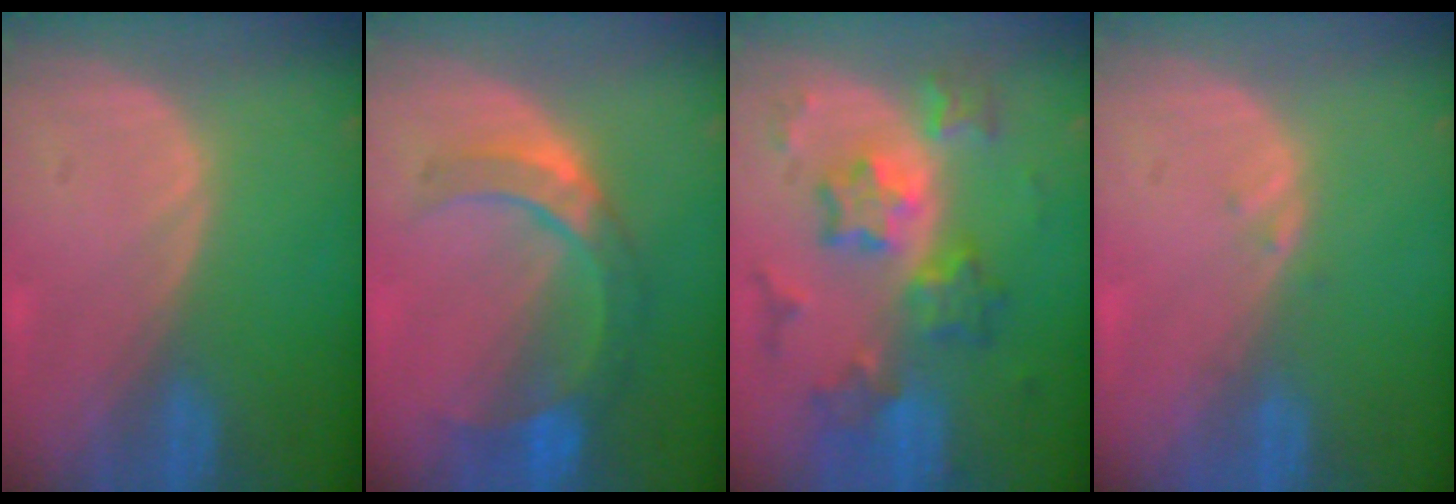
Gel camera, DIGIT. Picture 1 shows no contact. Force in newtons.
{"total": 7.1, "press": 7.0, "slide": 0.8}
{"total": 9.2, "press": 9.1, "slide": 0.8}
{"total": 0.7, "press": 0.6, "slide": 0.3}